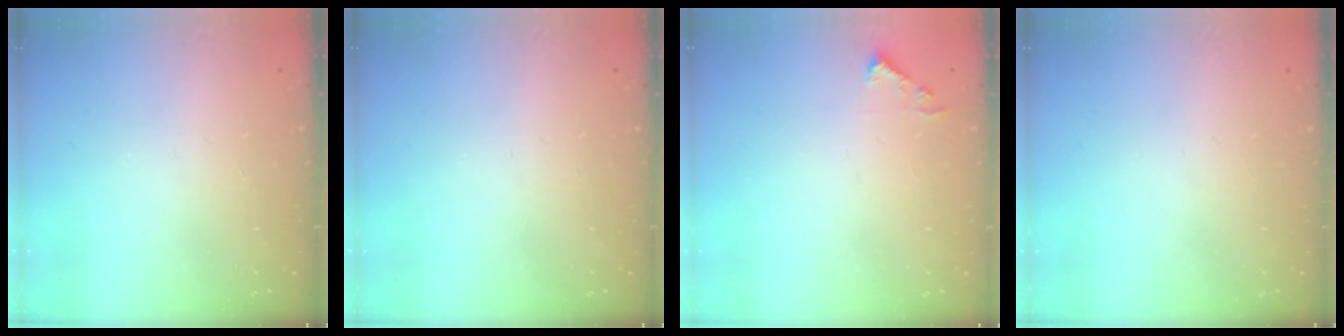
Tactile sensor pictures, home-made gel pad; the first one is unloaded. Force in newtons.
{"total": 0.0}
{"total": 3.7, "press": 3.7, "slide": 0.5}
{"total": 0.0}